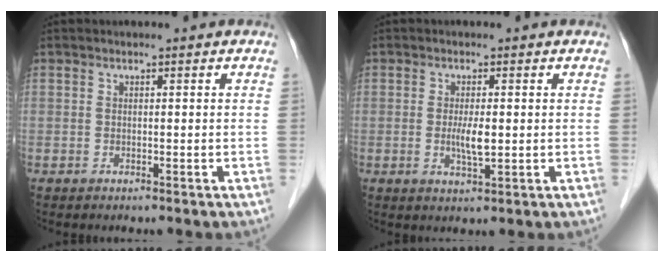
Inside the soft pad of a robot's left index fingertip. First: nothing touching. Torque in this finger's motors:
{"motor_torque": [0.59, 0.47, 0.19, 0.03]}